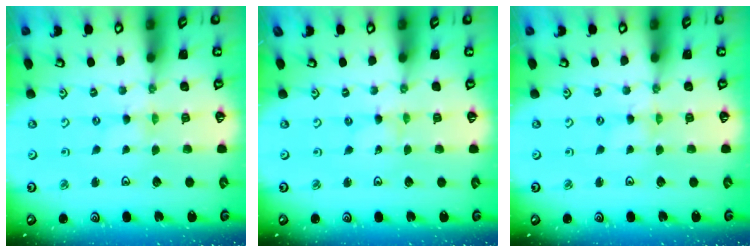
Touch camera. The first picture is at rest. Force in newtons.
{"total": 0.0}
{"total": 0.0}